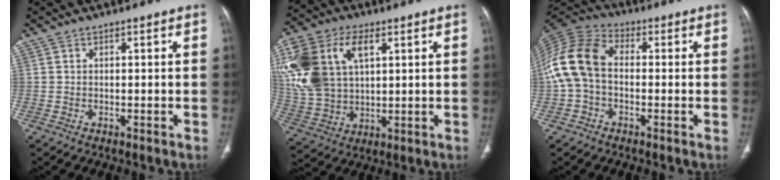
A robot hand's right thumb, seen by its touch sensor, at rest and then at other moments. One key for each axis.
{"total": 20.0, "fx": 6.1, "fy": 12.7, "fz": 14.3, "tx": -0.304, "ty": 0.001, "tz": 0.119}
{"total": 11.9, "fx": -0.6, "fy": 8.3, "fz": 8.6, "tx": -0.176, "ty": 0.032, "tz": -0.025}